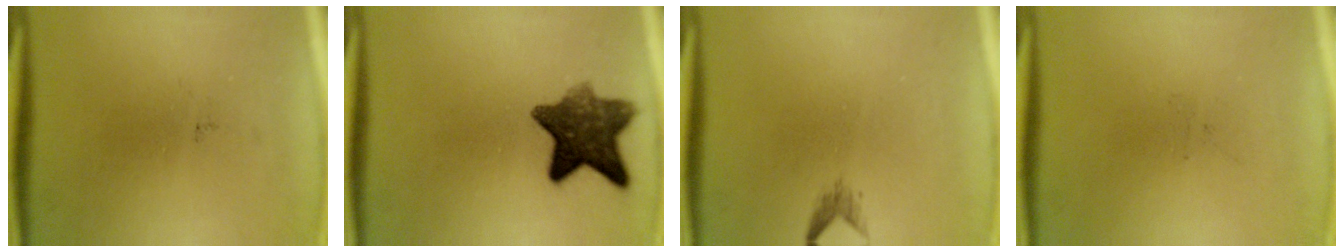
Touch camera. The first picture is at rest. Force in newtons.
{"total": 9.6}
{"total": 1.1}
{"total": 0.0}